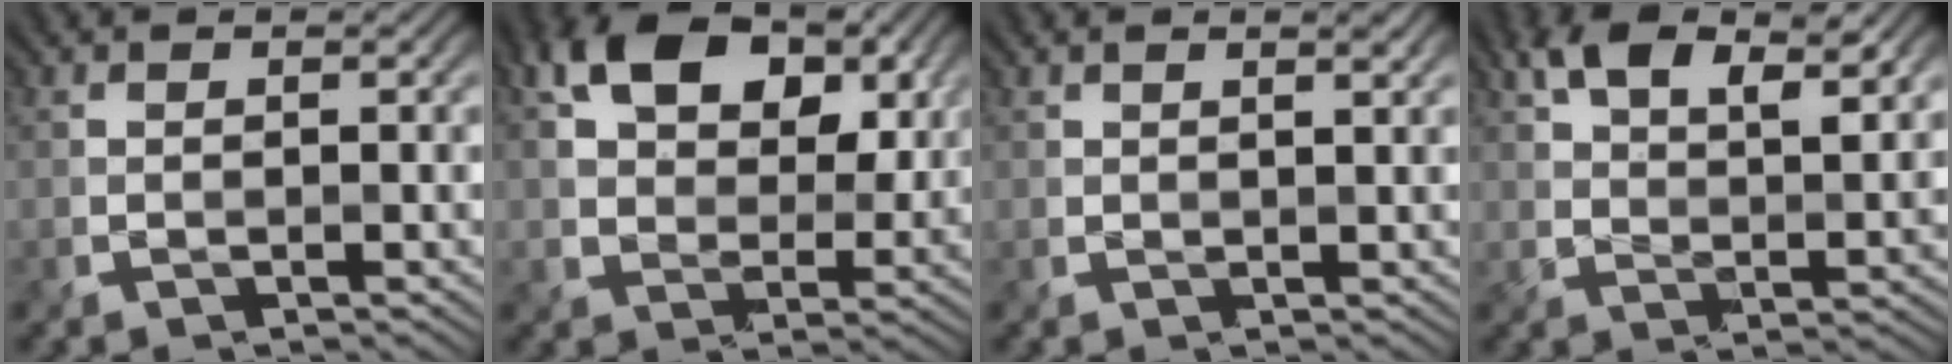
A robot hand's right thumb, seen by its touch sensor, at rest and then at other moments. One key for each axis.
{"total": 11.0, "fx": 4.3, "fy": 7.1, "fz": 7.2, "tx": -0.146, "ty": 0.012, "tz": 0.072}
{"total": 1.6, "fx": 1.1, "fy": 0.2, "fz": 1.1, "tx": -0.018, "ty": -0.001, "tz": 0.019}
{"total": 7.8, "fx": 4.5, "fy": 3.8, "fz": 5.1, "tx": -0.101, "ty": 0.003, "tz": 0.084}